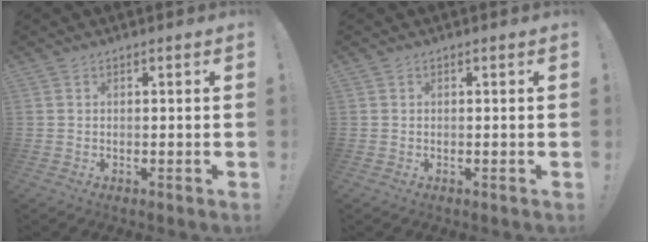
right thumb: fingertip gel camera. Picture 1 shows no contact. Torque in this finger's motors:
{"motor_torque": [-0.02, 0.02, 0.00, -0.01, 0.01]}